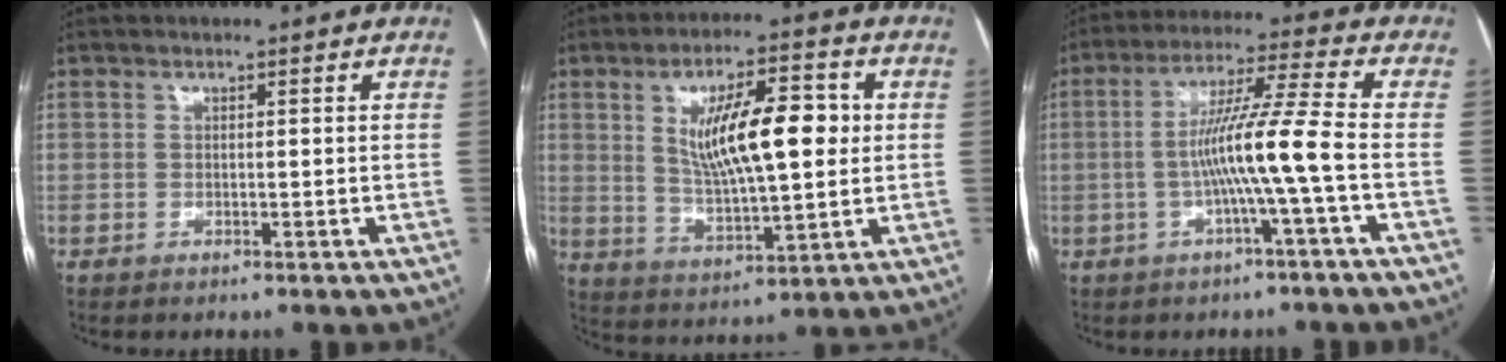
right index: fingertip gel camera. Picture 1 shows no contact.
{"total": 13.8, "force": [2.8, 3.5, 13.0], "torque": [-0.227, 0.012, 0.050]}
{"total": 10.0, "force": [-2.1, -1.5, 9.6], "torque": [-0.177, 0.013, -0.039]}